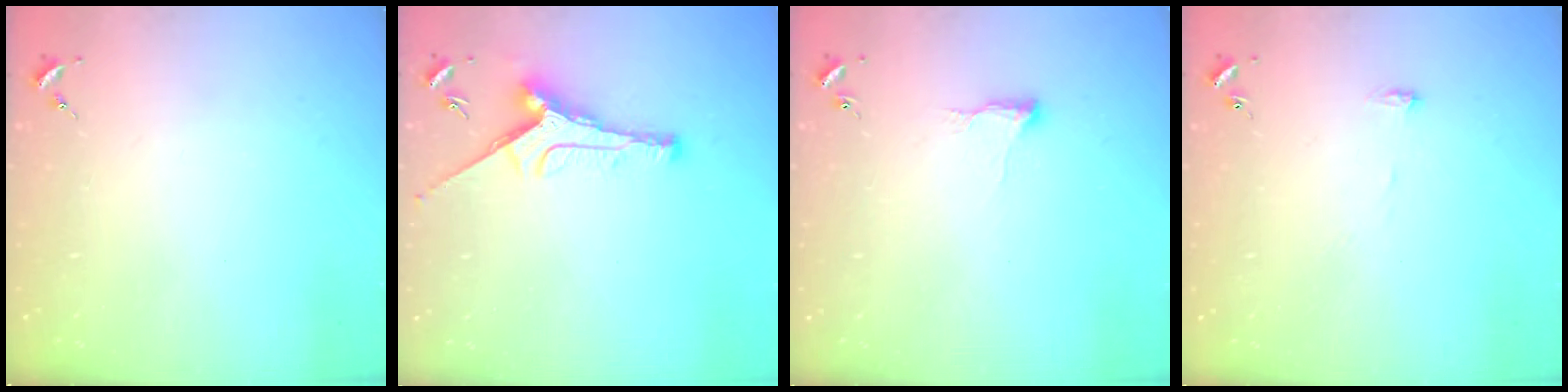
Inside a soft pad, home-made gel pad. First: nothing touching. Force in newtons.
{"total": 11.5, "press": 11.5, "slide": 0.7}
{"total": 5.1, "press": 5.1, "slide": 0.6}
{"total": 4.4, "press": 4.4, "slide": 0.4}